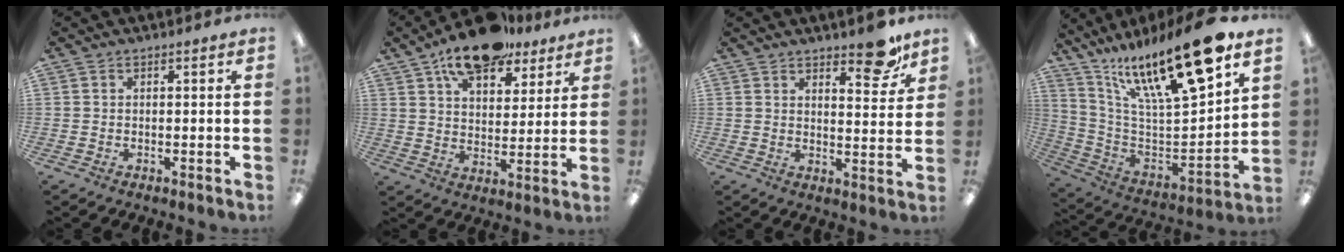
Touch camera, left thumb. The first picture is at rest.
{"total": 14.1, "force": [10.7, 6.2, 6.8], "torque": [-0.110, -0.053, 0.190]}
{"total": 12.2, "force": [9.0, 3.6, 7.3], "torque": [-0.076, -0.064, 0.145]}
{"total": 22.4, "force": [14.7, 5.7, 15.9], "torque": [-0.251, -0.092, 0.243]}